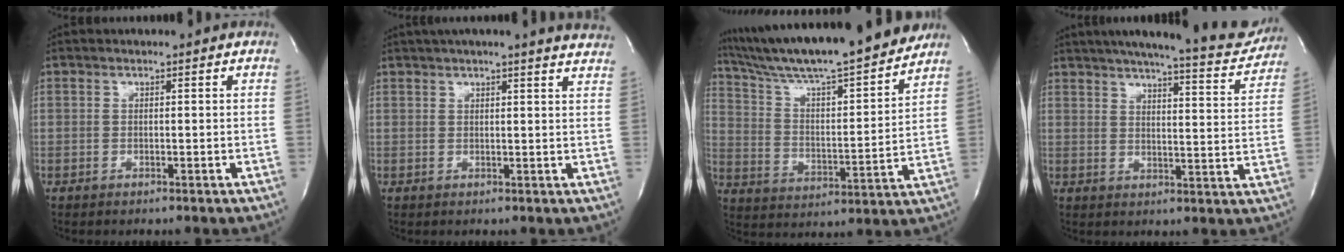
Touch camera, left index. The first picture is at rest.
{"total": 14.3, "force": [13.0, 0.2, 6.1], "torque": [-0.091, -0.002, 0.147]}
{"total": 22.0, "force": [19.5, 0.7, 10.1], "torque": [-0.178, -0.011, 0.307]}
{"total": 19.6, "force": [17.4, 2.3, 8.7], "torque": [-0.128, -0.026, 0.214]}